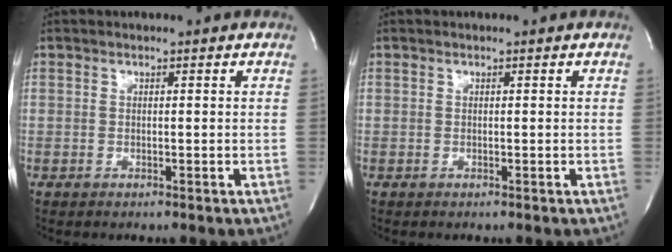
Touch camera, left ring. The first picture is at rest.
{"total": 0.0}